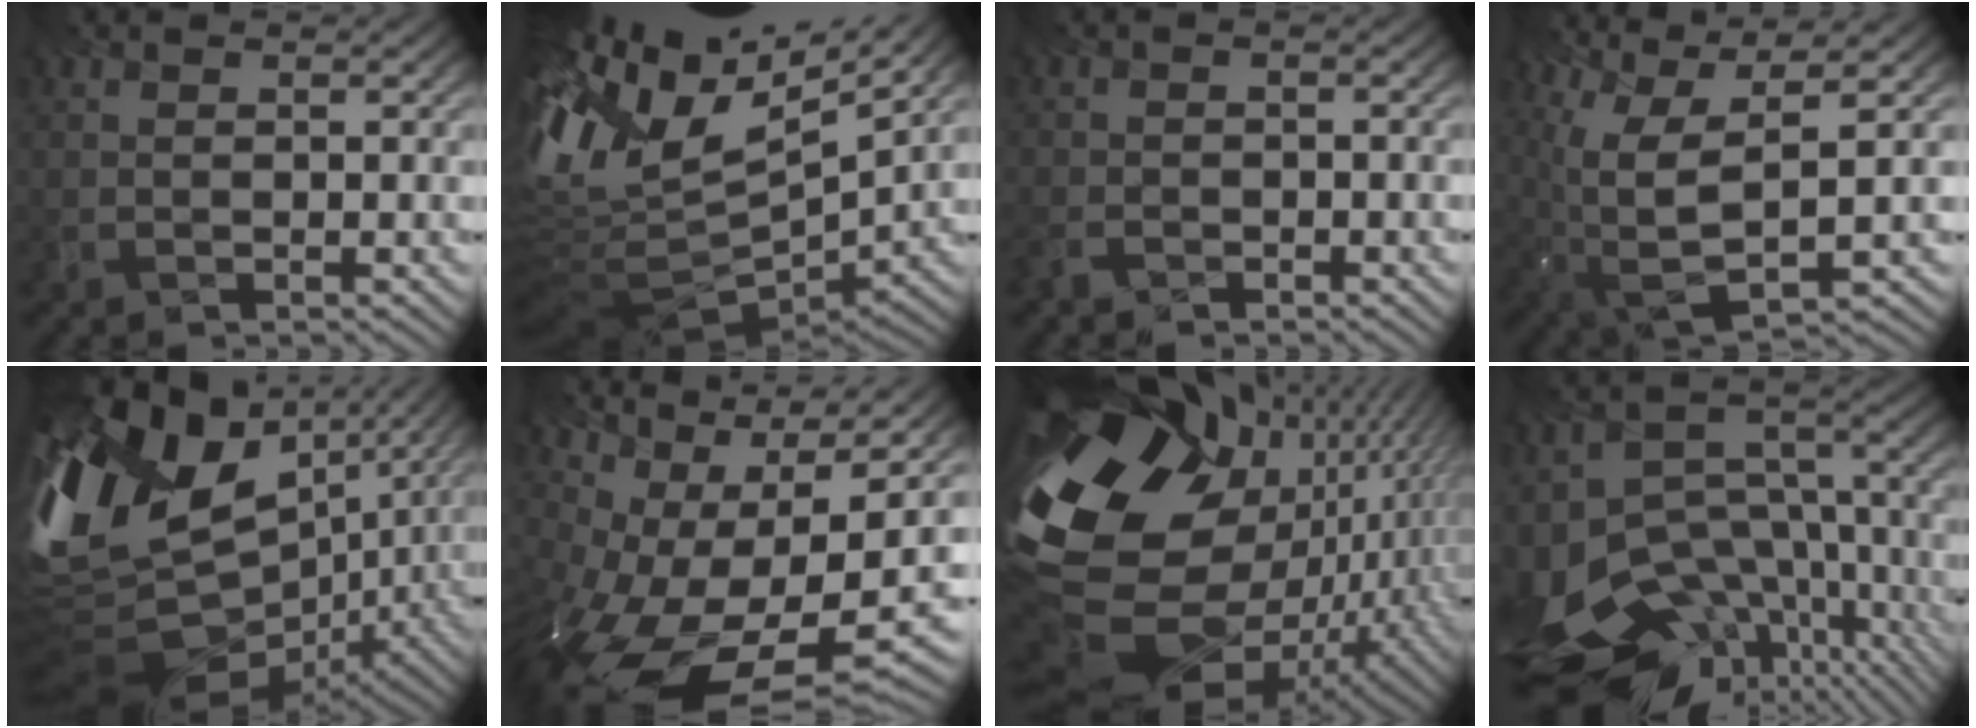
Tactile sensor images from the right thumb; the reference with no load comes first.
{"total": 12.2, "force": [2.4, 6.1, 10.4], "torque": [-0.250, -0.003, 0.069]}
{"total": 1.9, "force": [-1.9, 0.4, 0.3], "torque": [-0.036, 0.000, -0.017]}
{"total": 10.2, "force": [0.4, 5.0, 8.9], "torque": [-0.227, -0.023, 0.049]}
{"total": 16.7, "force": [-0.6, 11.4, 12.2], "torque": [-0.288, -0.048, 0.031]}
{"total": 15.5, "force": [-4.3, 8.6, 12.2], "torque": [-0.247, -0.040, -0.021]}
{"total": 20.2, "force": [-3.9, 15.1, 12.9], "torque": [-0.305, -0.071, -0.027]}
{"total": 17.0, "force": [-10.7, 9.7, 8.9], "torque": [-0.193, -0.024, -0.117]}